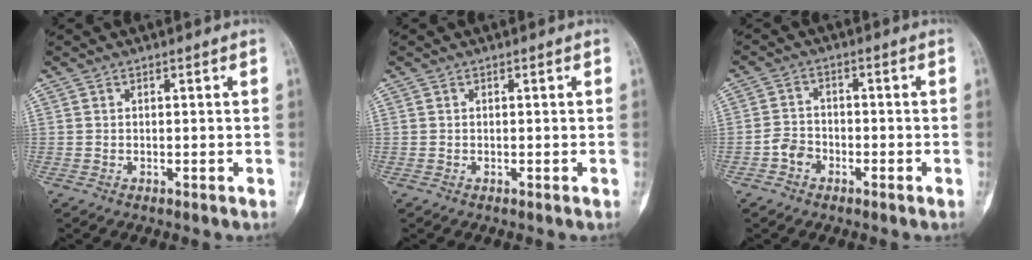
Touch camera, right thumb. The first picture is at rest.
{"total": 0.0}
{"total": 3.7, "force": [-1.9, 2.7, 1.5], "torque": [-0.012, 0.018, -0.041]}